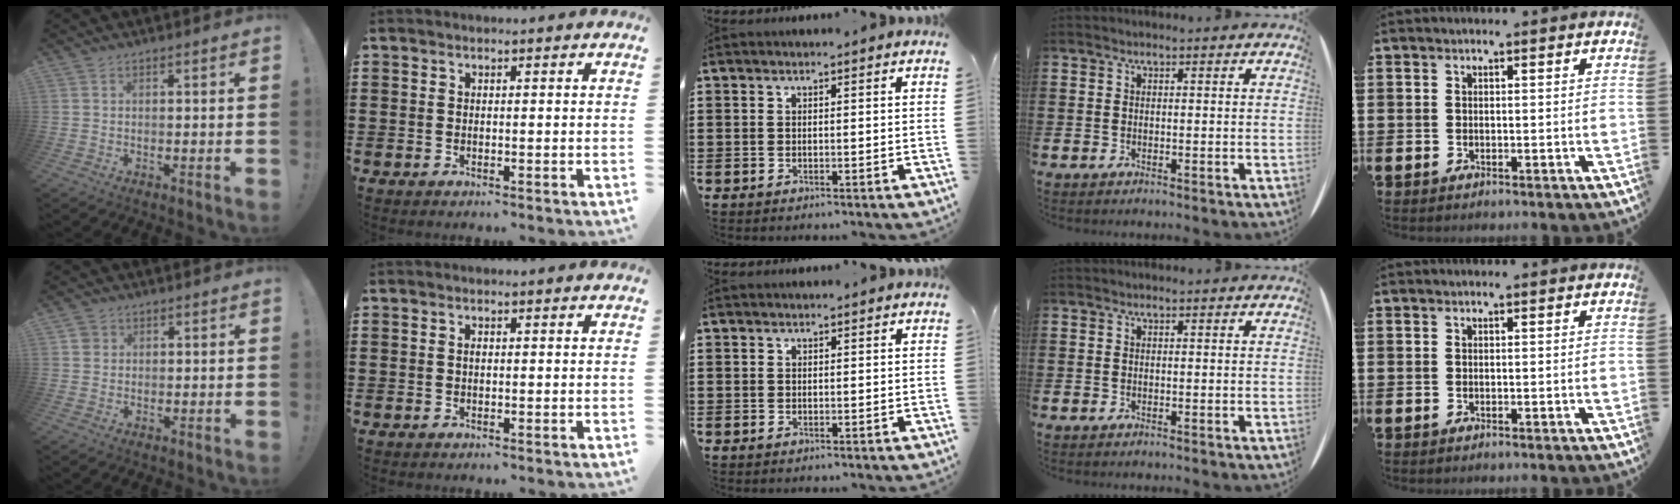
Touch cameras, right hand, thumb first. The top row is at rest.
{"thumb": {"total": 1.9, "force": [0.7, 1.6, 0.4], "torque": [-0.006, 0.001, 0.013]}, "index": {"total": 0.6, "force": [0.0, 0.3, 0.6], "torque": [-0.012, -0.002, 0.001]}, "middle": {"total": 0.7, "force": [-0.4, 0.5, 0.0], "torque": [0.000, 0.003, -0.010]}}